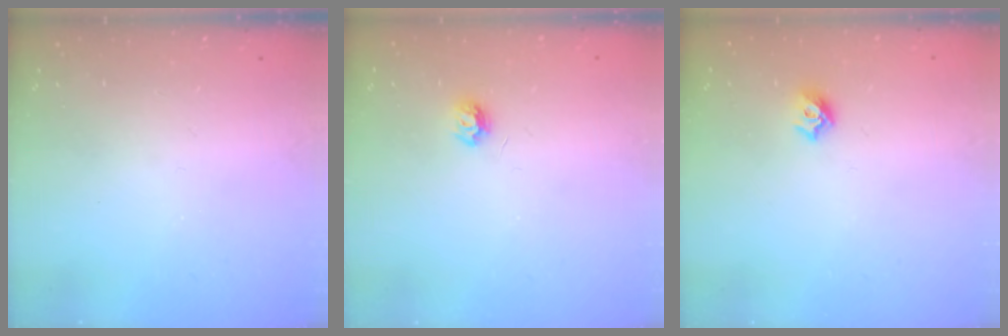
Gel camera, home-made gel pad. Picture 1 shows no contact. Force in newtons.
{"total": 4.7, "press": 4.7, "slide": 0.5}
{"total": 5.4, "press": 5.3, "slide": 1.0}